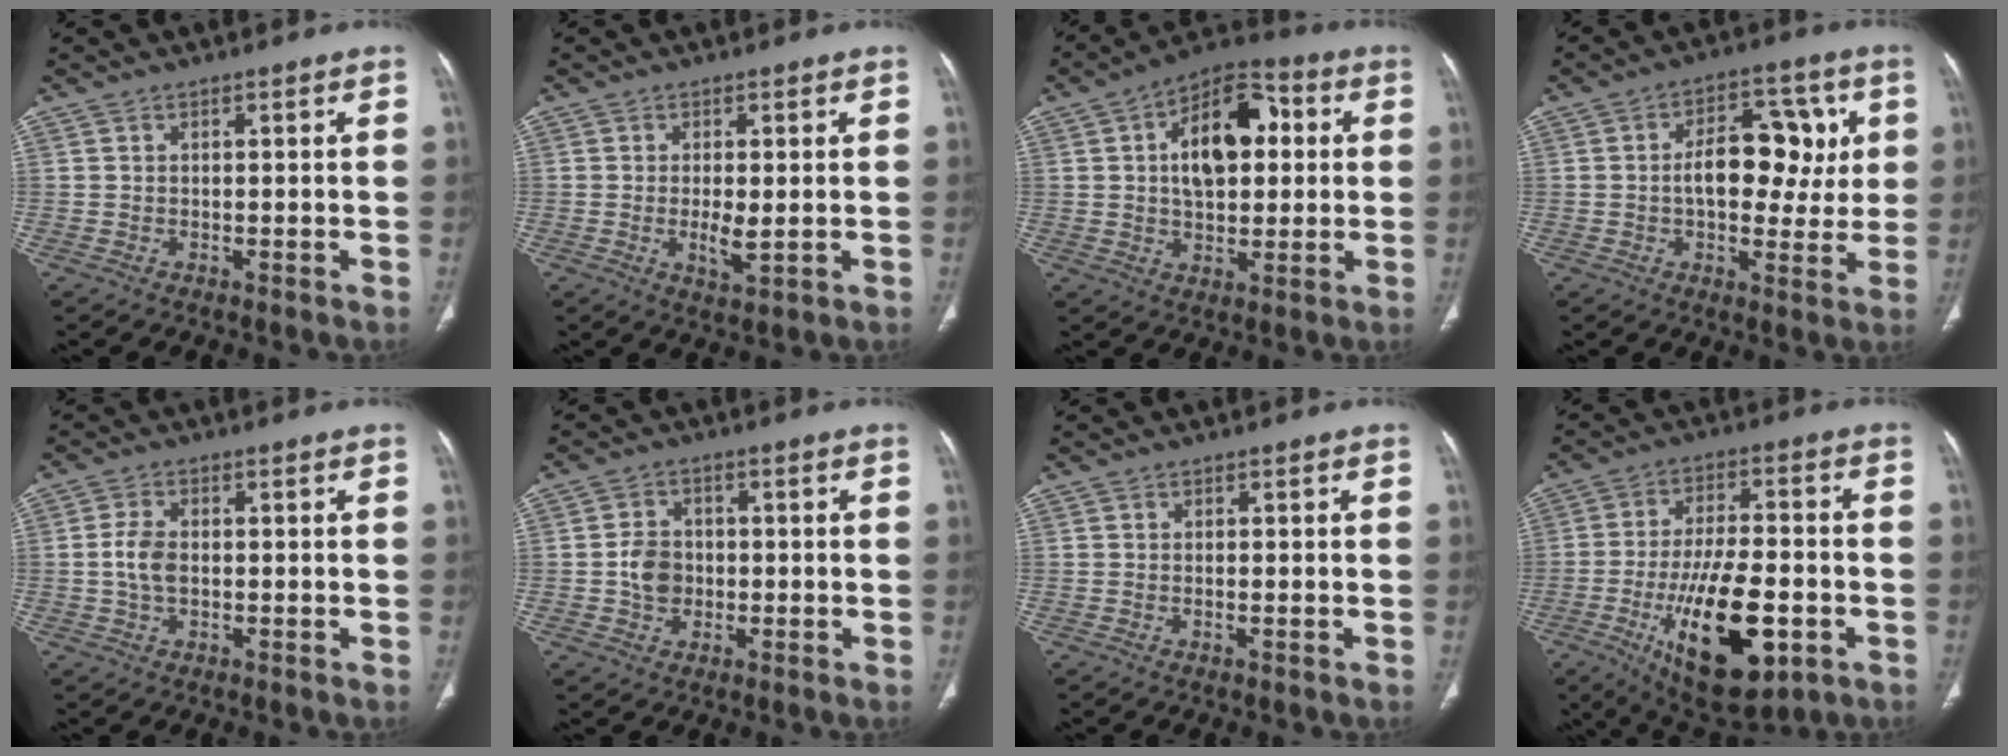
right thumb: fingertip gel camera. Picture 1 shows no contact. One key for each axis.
{"total": 4.1, "fx": -0.3, "fy": 1.4, "fz": 3.8, "tx": -0.068, "ty": -0.011, "tz": -0.004}
{"total": 15.7, "fx": 2.8, "fy": 9.3, "fz": 12.4, "tx": -0.156, "ty": 0.020, "tz": 0.036}
{"total": 13.6, "fx": 1.3, "fy": 8.1, "fz": 10.8, "tx": -0.111, "ty": 0.017, "tz": 0.016}
{"total": 4.4, "fx": -0.3, "fy": 2.6, "fz": 3.5, "tx": -0.071, "ty": 0.007, "tz": -0.010}
{"total": 5.3, "fx": -0.6, "fy": 4.4, "fz": 3.0, "tx": -0.039, "ty": 0.008, "tz": -0.015}
{"total": 0.7, "fx": -0.2, "fy": 0.1, "fz": 0.6, "tx": -0.011, "ty": 0.000, "tz": -0.004}
{"total": 20.9, "fx": -6.9, "fy": 8.9, "fz": 17.5, "tx": -0.286, "ty": 0.015, "tz": -0.095}